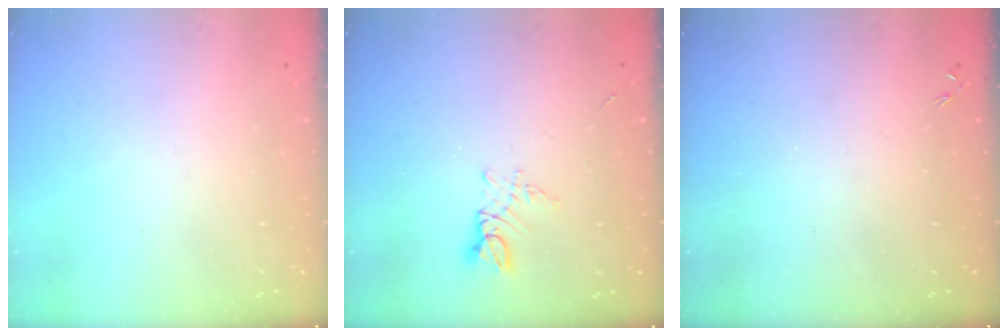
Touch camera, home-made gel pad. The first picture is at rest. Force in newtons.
{"total": 2.7, "press": 2.7, "slide": 0.3}
{"total": 0.0}